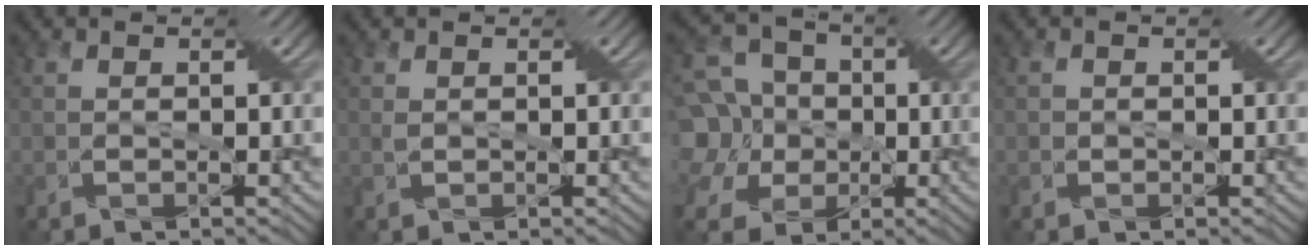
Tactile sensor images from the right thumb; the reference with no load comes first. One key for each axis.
{"total": 0.7, "fx": 0.3, "fy": 0.2, "fz": 0.6, "tx": -0.018, "ty": 0.001, "tz": 0.005}
{"total": 13.3, "fx": -0.2, "fy": 11.6, "fz": 6.7, "tx": -0.237, "ty": 0.009, "tz": -0.019}
{"total": 0.9, "fx": 0.0, "fy": 0.8, "fz": 0.2, "tx": 0.004, "ty": 0.003, "tz": -0.008}